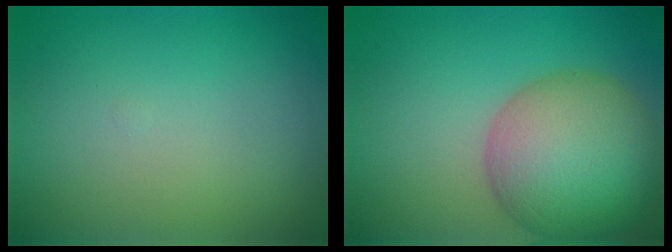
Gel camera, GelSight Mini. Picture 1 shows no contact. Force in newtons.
{"total": 10.0, "press": 10.0, "slide": 0.5}